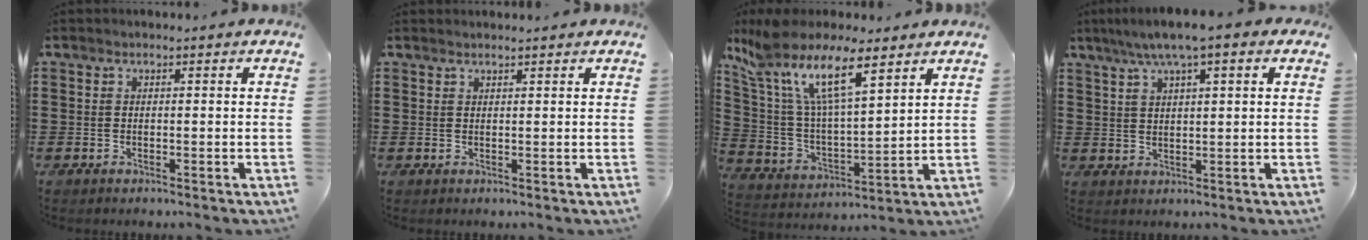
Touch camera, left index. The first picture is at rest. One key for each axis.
{"total": 0.9, "fx": 0.9, "fy": 0.0, "fz": 0.3, "tx": -0.007, "ty": -0.001, "tz": 0.018}
{"total": 13.2, "fx": 8.3, "fy": 3.6, "fz": 9.6, "tx": -0.230, "ty": -0.037, "tz": 0.139}
{"total": 5.6, "fx": 3.5, "fy": 0.7, "fz": 4.2, "tx": -0.087, "ty": 0.001, "tz": 0.060}